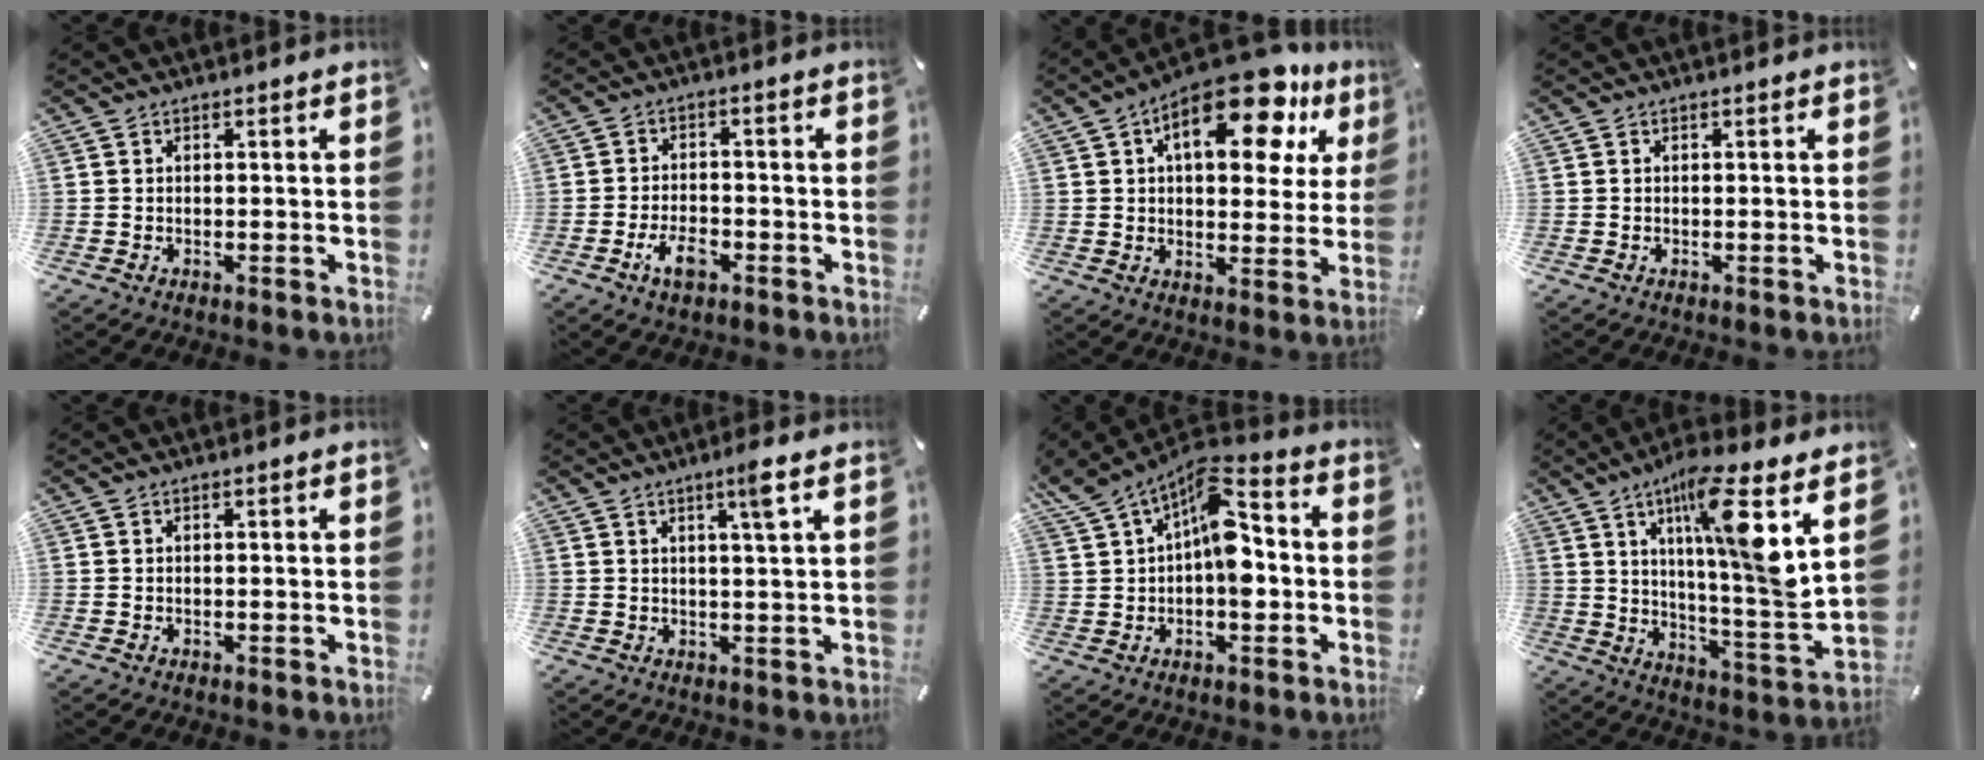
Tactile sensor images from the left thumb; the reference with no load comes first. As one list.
[{"total": 6.0, "force": [-3.2, 3.0, 4.1], "torque": [-0.088, 0.012, -0.061]}, {"total": 18.0, "force": [9.8, 8.3, 12.6], "torque": [-0.174, -0.048, 0.157]}, {"total": 0.0}, {"total": 0.0}, {"total": 4.7, "force": [2.5, -0.2, 4.0], "torque": [-0.067, -0.009, 0.035]}, {"total": 11.7, "force": [1.5, 6.8, 9.4], "torque": [-0.145, -0.015, 0.026]}, {"total": 16.5, "force": [8.2, 1.6, 14.3], "torque": [-0.221, -0.056, 0.114]}]